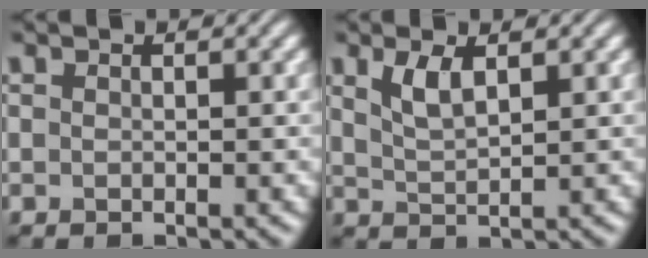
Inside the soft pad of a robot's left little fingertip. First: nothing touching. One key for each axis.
{"total": 2.5, "fx": 1.3, "fy": 0.9, "fz": 1.9, "tx": -0.043, "ty": -0.001, "tz": 0.028}